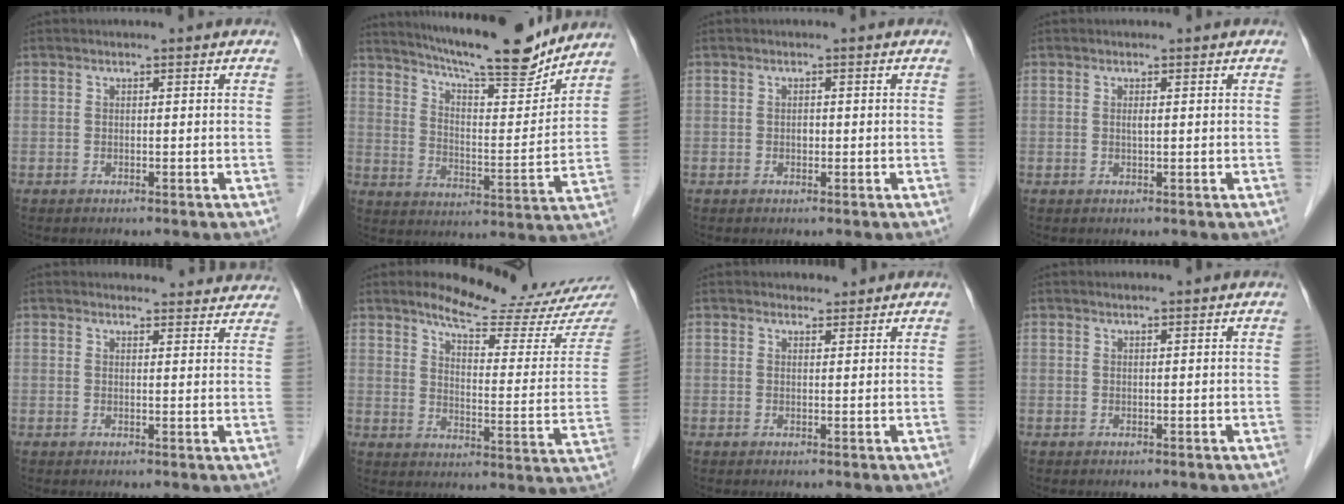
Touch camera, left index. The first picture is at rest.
{"total": 18.1, "force": [16.2, 2.0, 7.9], "torque": [-0.133, -0.012, 0.238]}
{"total": 0.8, "force": [-0.1, 0.6, 0.5], "torque": [-0.008, 0.002, -0.004]}
{"total": 0.5, "force": [0.2, 0.1, 0.5], "torque": [-0.013, -0.001, 0.003]}
{"total": 11.5, "force": [11.1, 2.7, 1.3], "torque": [0.024, 0.000, 0.098]}
{"total": 17.1, "force": [15.4, 1.1, 7.4], "torque": [-0.103, -0.072, 0.191]}
{"total": 1.6, "force": [1.5, 0.7, 0.0], "torque": [-0.003, 0.001, 0.021]}
{"total": 0.7, "force": [0.7, 0.0, 0.2], "torque": [-0.011, 0.008, 0.014]}